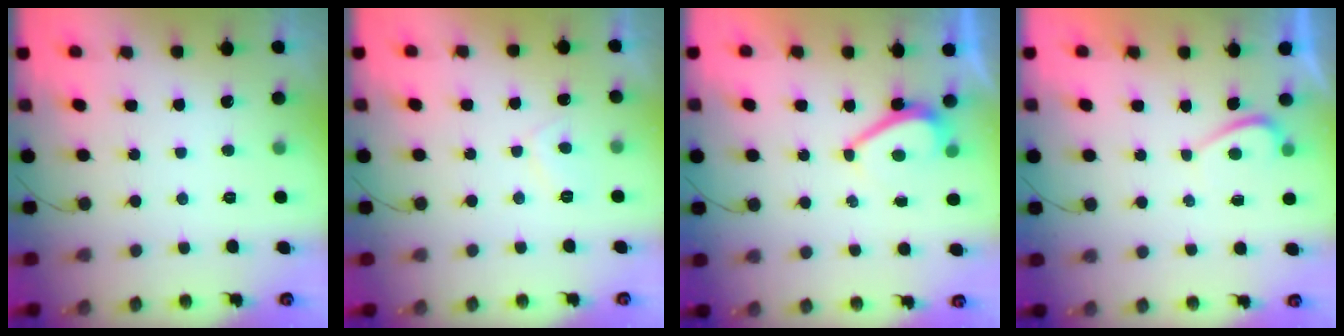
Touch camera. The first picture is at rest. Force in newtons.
{"total": 2.0, "press": 1.9, "slide": 0.7}
{"total": 3.6, "press": 3.5, "slide": 0.6}
{"total": 0.7, "press": 0.5, "slide": 0.5}